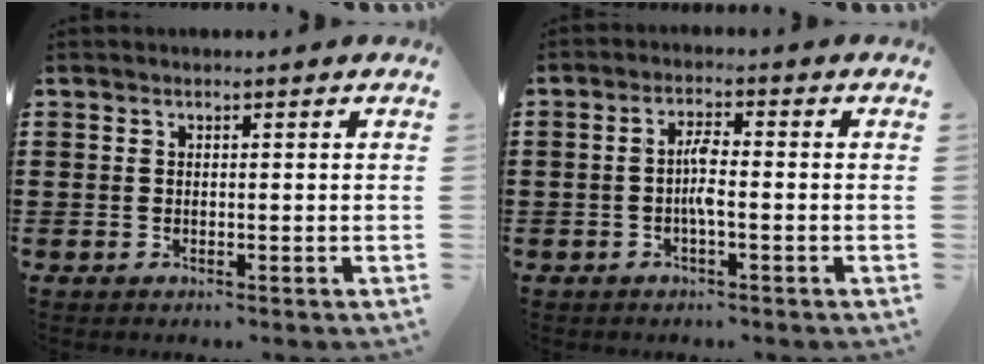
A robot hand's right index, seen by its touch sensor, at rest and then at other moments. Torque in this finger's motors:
{"motor_torque": [0.90, -0.45, 0.38, 0.14]}